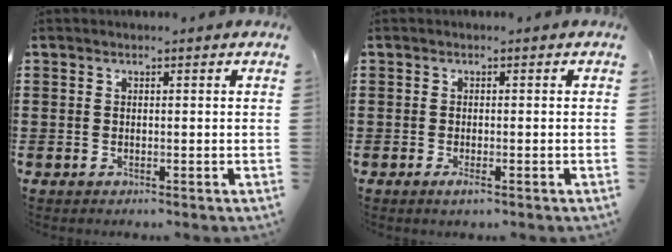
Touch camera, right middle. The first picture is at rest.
{"total": 1.0, "force": [-0.4, 0.2, 0.9], "torque": [-0.020, -0.005, -0.006]}